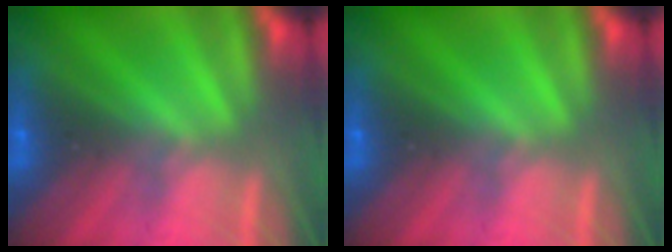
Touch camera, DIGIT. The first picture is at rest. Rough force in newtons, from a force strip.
{"total": 0.0}